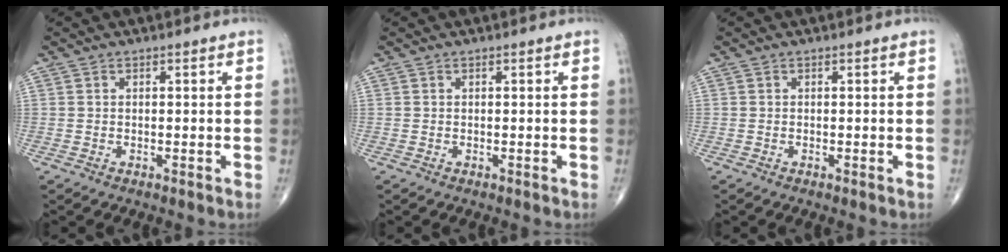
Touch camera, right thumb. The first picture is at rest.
{"total": 0.0}
{"total": 0.0}